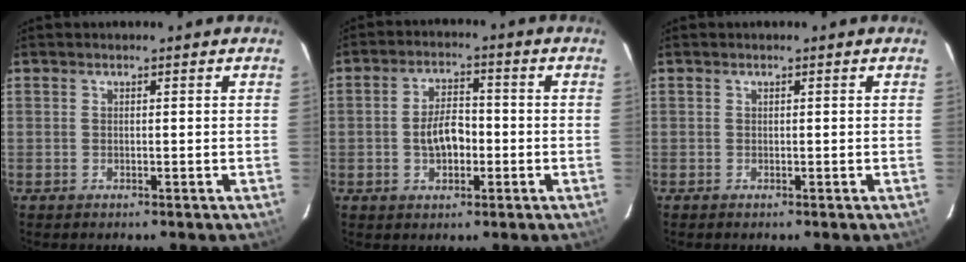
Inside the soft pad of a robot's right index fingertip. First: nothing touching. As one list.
[{"total": 6.3, "force": [-1.3, 3.6, 5.0], "torque": [-0.095, 0.012, -0.015]}, {"total": 0.0}]